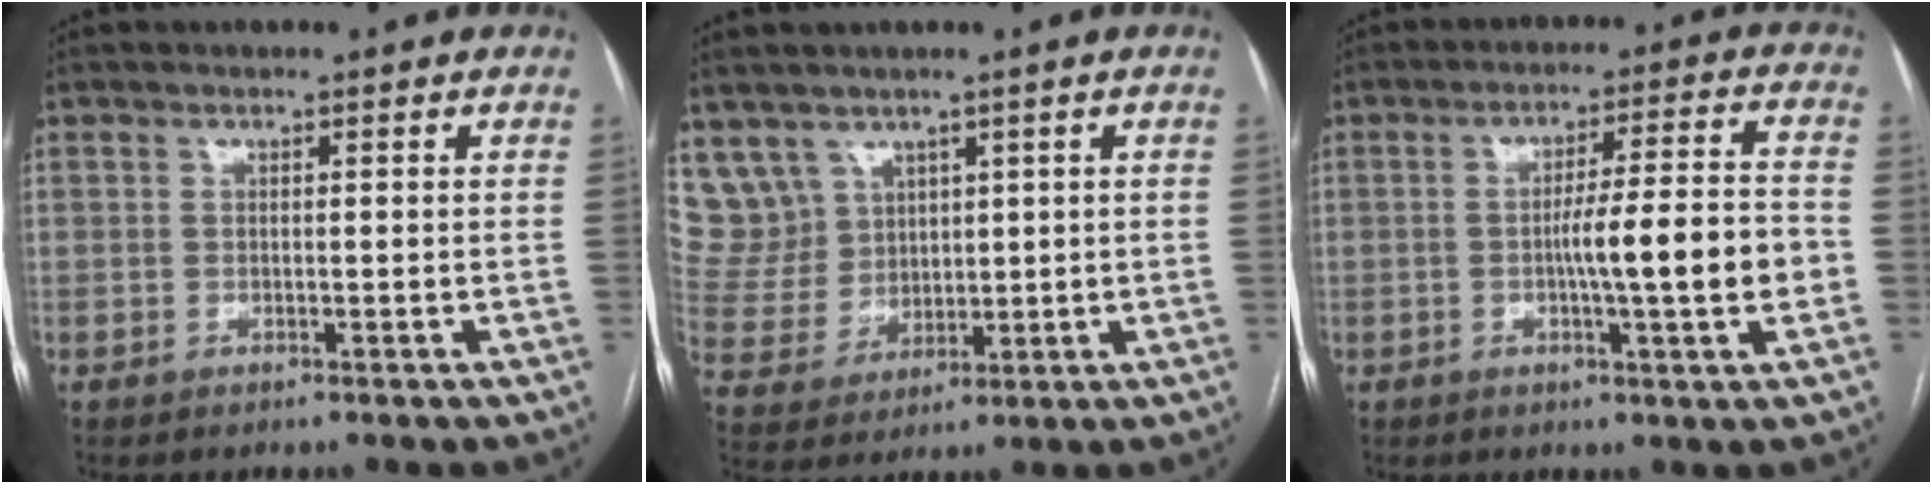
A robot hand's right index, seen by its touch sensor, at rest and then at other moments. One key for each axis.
{"total": 8.0, "fx": 5.0, "fy": 6.2, "fz": 0.2, "tx": -0.014, "ty": 0.026, "tz": 0.119}
{"total": 10.6, "fx": -2.0, "fy": 0.1, "fz": 10.4, "tx": -0.161, "ty": 0.008, "tz": -0.032}